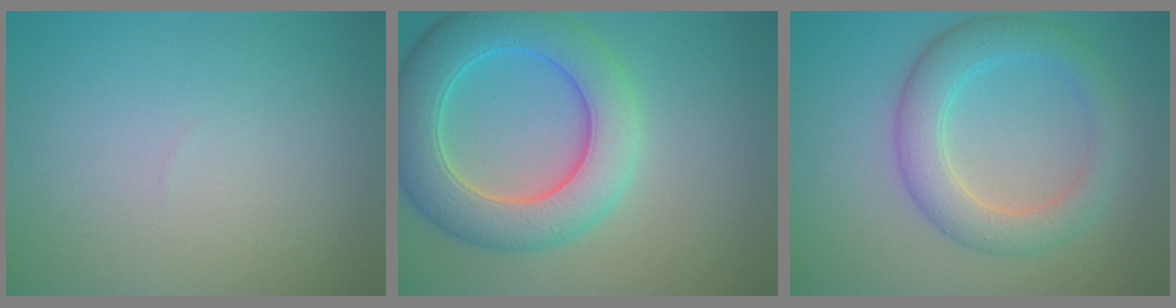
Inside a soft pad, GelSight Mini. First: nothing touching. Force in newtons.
{"total": 7.9, "press": 7.9, "slide": 0.3}
{"total": 4.9, "press": 4.9, "slide": 0.2}